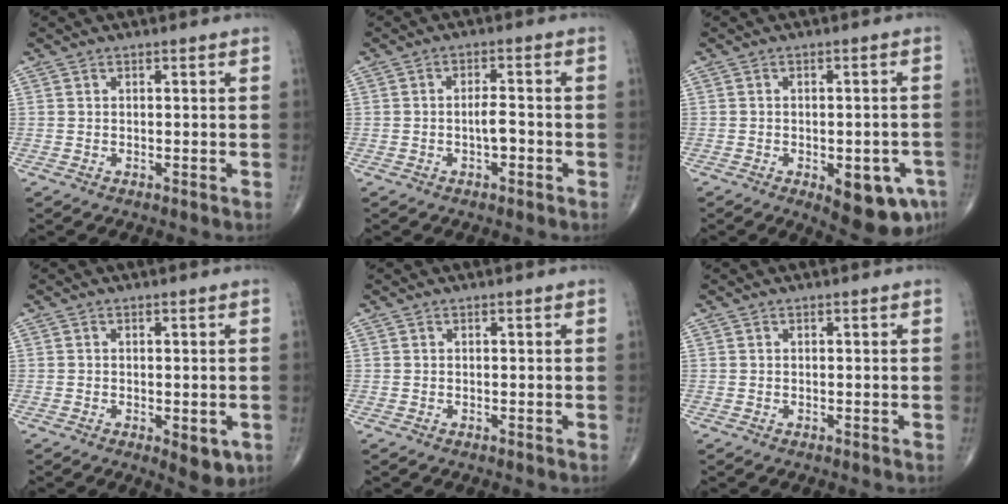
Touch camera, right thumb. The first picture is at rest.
{"total": 3.1, "force": [-1.0, 1.2, 2.7], "torque": [-0.041, 0.011, -0.019]}
{"total": 10.9, "force": [-4.8, 4.6, 8.6], "torque": [-0.087, 0.010, -0.053]}
{"total": 4.7, "force": [-1.6, 2.1, 3.9], "torque": [-0.038, -0.007, -0.016]}
{"total": 0.0}
{"total": 0.0}